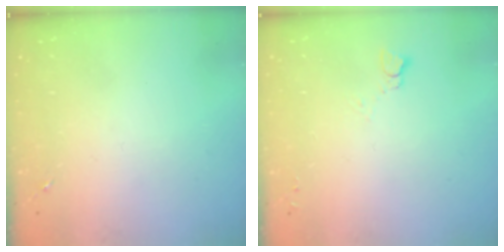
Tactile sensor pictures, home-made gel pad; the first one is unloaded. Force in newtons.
{"total": 2.5, "press": 2.5, "slide": 0.2}